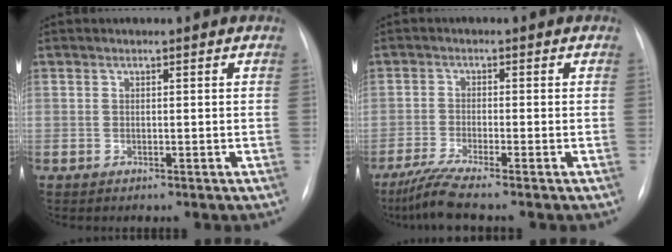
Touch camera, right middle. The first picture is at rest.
{"total": 4.3, "force": [-3.5, -1.1, 2.3], "torque": [-0.055, -0.020, -0.076]}